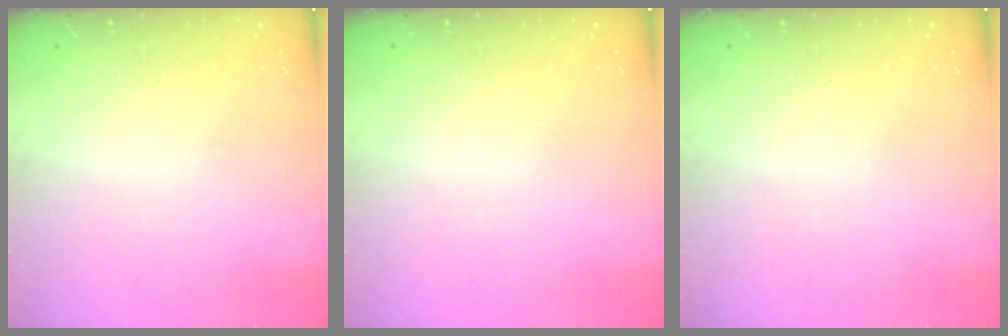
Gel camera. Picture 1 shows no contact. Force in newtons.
{"total": 0.0}
{"total": 0.0}